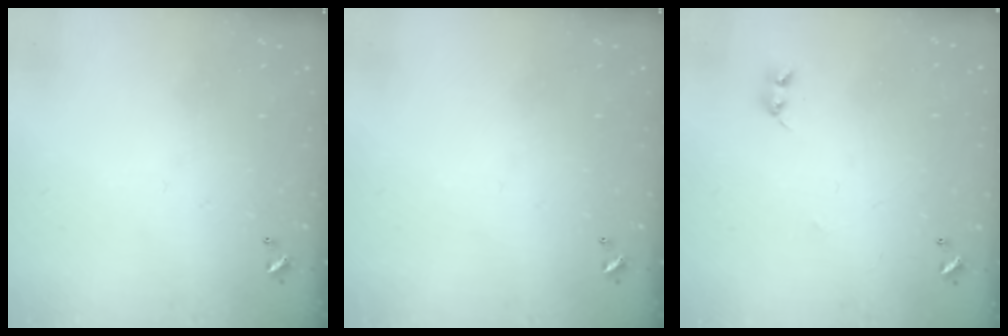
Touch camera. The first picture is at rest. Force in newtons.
{"total": 0.0}
{"total": 2.2, "press": 2.2, "slide": 0.4}